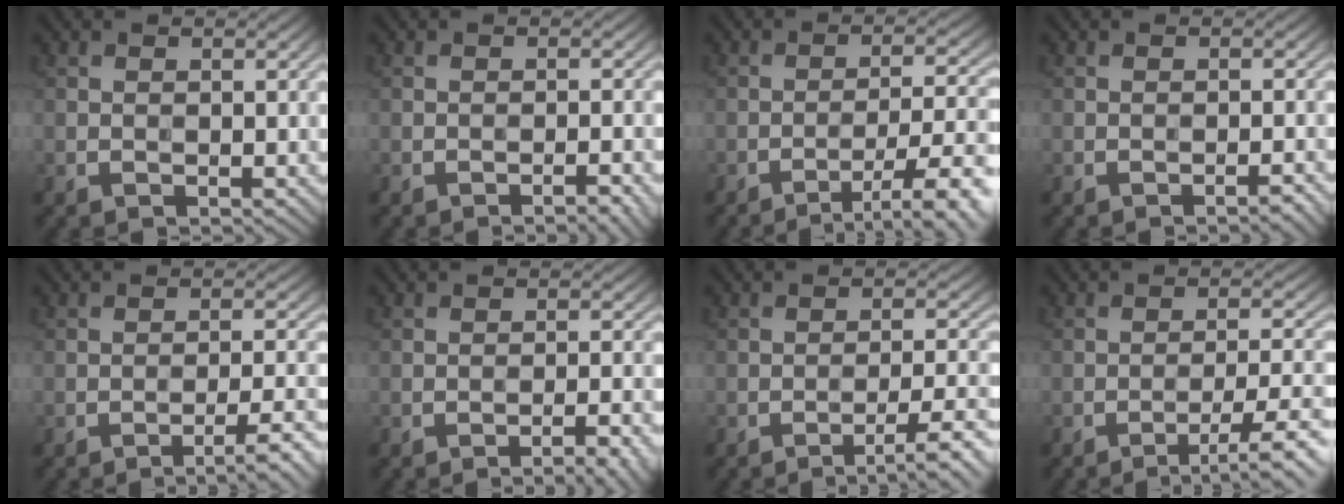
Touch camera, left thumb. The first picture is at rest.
{"total": 2.2, "force": [-1.4, 0.3, 1.6], "torque": [-0.022, 0.007, -0.024]}
{"total": 9.4, "force": [-5.5, 2.3, 7.4], "torque": [-0.115, 0.009, -0.070]}
{"total": 1.3, "force": [-1.0, 0.0, 0.8], "torque": [-0.009, 0.007, -0.019]}
{"total": 4.1, "force": [-2.6, 0.4, 3.1], "torque": [-0.056, 0.011, -0.045]}
{"total": 4.6, "force": [-3.0, 0.7, 3.4], "torque": [-0.047, 0.014, -0.047]}
{"total": 5.1, "force": [-3.1, 0.7, 3.9], "torque": [-0.068, 0.010, -0.050]}
{"total": 6.5, "force": [-3.8, 1.2, 5.2], "torque": [-0.089, 0.004, -0.055]}